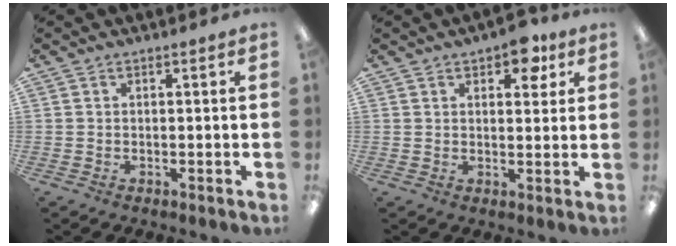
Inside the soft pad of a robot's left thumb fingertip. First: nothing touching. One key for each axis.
{"total": 6.6, "fx": 4.1, "fy": 3.3, "fz": 4.1, "tx": -0.040, "ty": -0.016, "tz": 0.065}